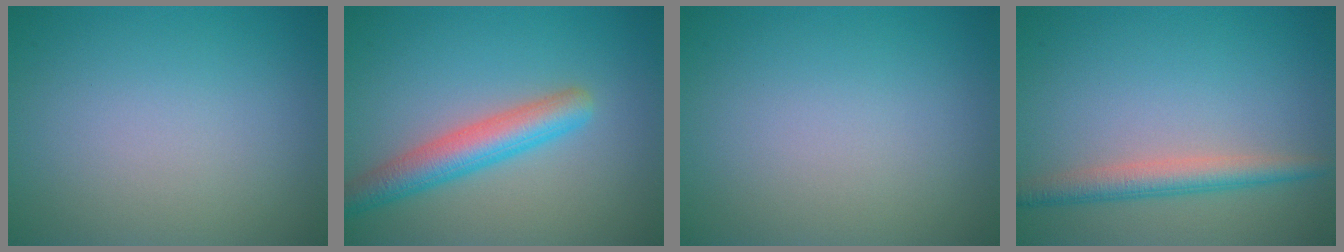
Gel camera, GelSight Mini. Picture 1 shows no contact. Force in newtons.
{"total": 4.4, "press": 4.4, "slide": 0.2}
{"total": 0.0}
{"total": 3.0, "press": 3.0, "slide": 0.1}